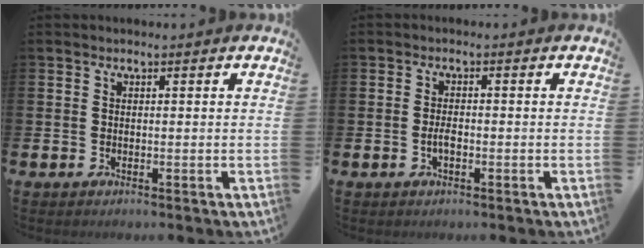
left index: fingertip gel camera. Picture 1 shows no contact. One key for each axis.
{"total": 1.8, "fx": -0.5, "fy": 0.8, "fz": 1.5, "tx": -0.026, "ty": 0.000, "tz": -0.011}